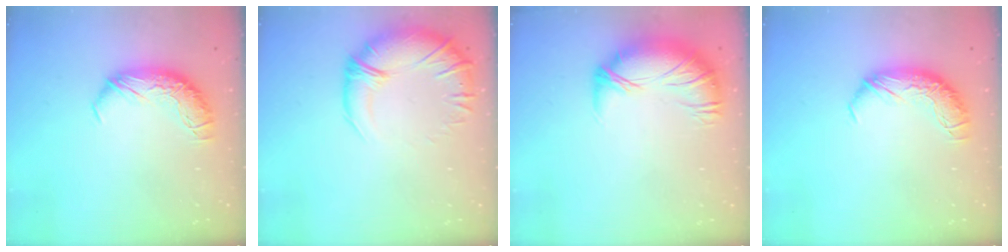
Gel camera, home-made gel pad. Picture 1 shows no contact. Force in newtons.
{"total": 2.8, "press": 0.5, "slide": 2.8}
{"total": 2.7, "press": 1.5, "slide": 2.3}
{"total": 0.0}